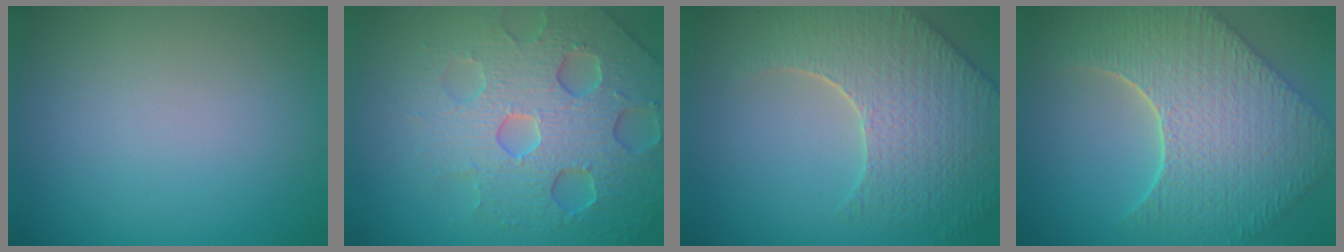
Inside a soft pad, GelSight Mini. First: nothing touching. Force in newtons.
{"total": 7.0, "press": 6.8, "slide": 1.6}
{"total": 8.0, "press": 5.9, "slide": 5.4}
{"total": 9.8, "press": 7.2, "slide": 6.6}